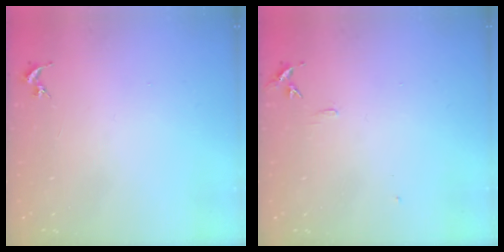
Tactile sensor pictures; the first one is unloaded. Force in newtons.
{"total": 5.8, "press": 5.8, "slide": 0.6}